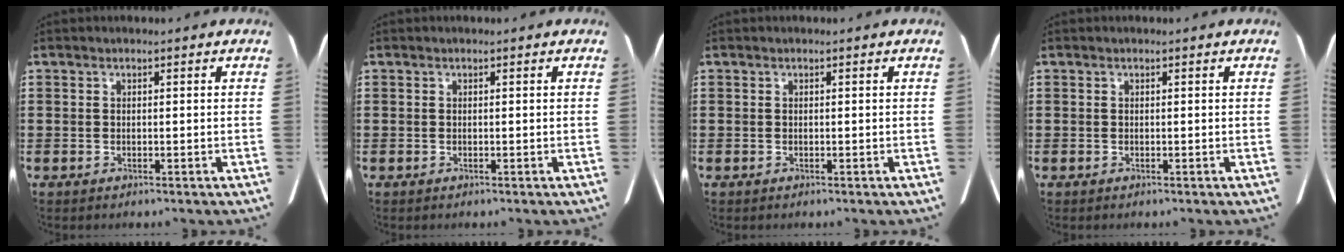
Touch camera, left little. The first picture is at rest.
{"total": 0.0}
{"total": 0.0}
{"total": 0.0}